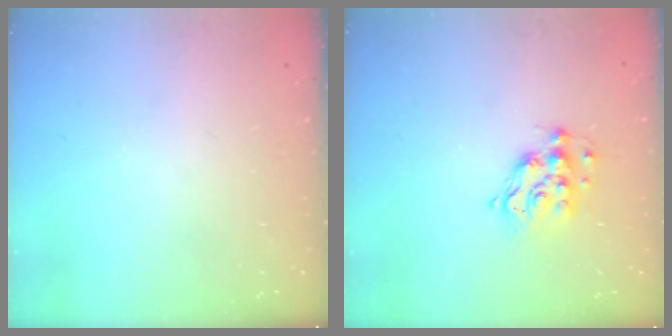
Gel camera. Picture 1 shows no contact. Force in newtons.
{"total": 10.7, "press": 10.7, "slide": 0.6}